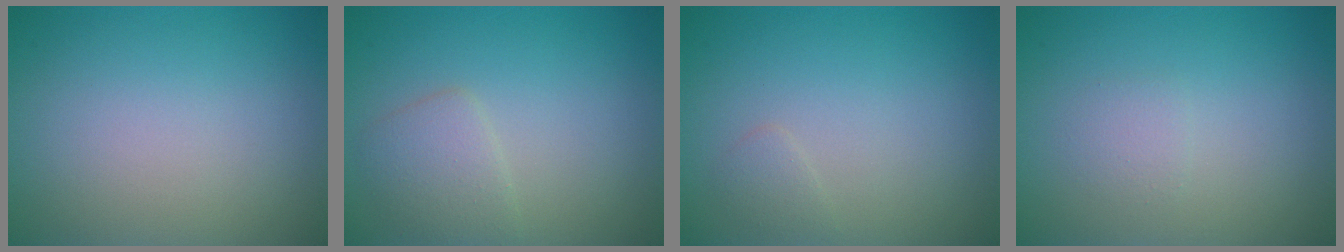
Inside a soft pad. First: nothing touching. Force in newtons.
{"total": 2.3, "press": 2.3, "slide": 0.0}
{"total": 0.8, "press": 0.8, "slide": 0.0}
{"total": 1.0, "press": 1.0, "slide": 0.1}